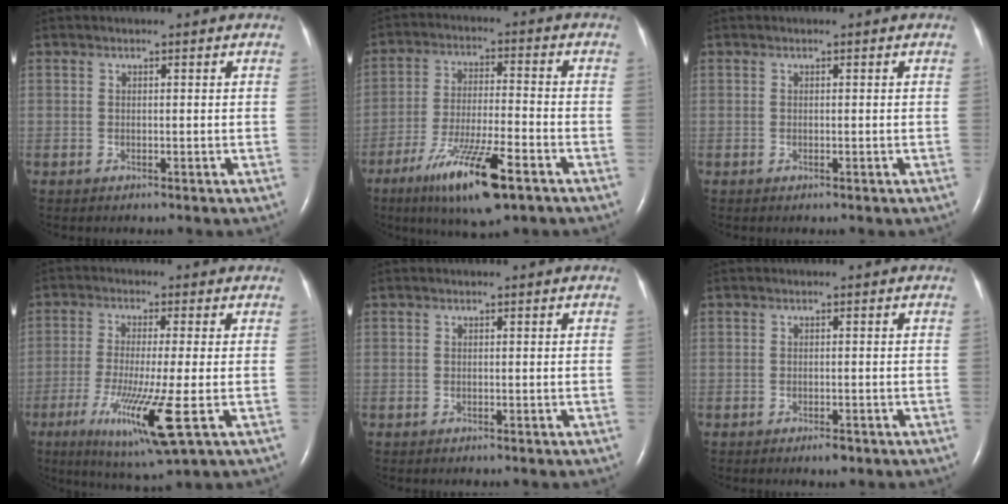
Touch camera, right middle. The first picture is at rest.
{"total": 13.4, "force": [-7.7, 1.9, 10.8], "torque": [-0.205, -0.027, -0.130]}
{"total": 0.0}
{"total": 11.3, "force": [-4.0, 0.0, 10.5], "torque": [-0.208, -0.042, -0.067]}
{"total": 0.0}
{"total": 1.4, "force": [-0.9, 0.4, 1.0], "torque": [-0.017, -0.002, -0.010]}